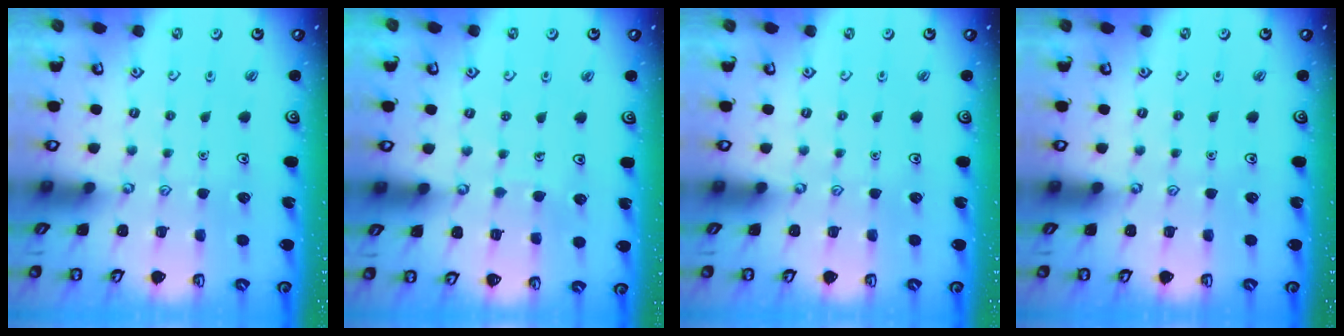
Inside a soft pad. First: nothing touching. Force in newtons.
{"total": 3.3, "press": 3.3, "slide": 0.2}
{"total": 0.0}
{"total": 0.0}